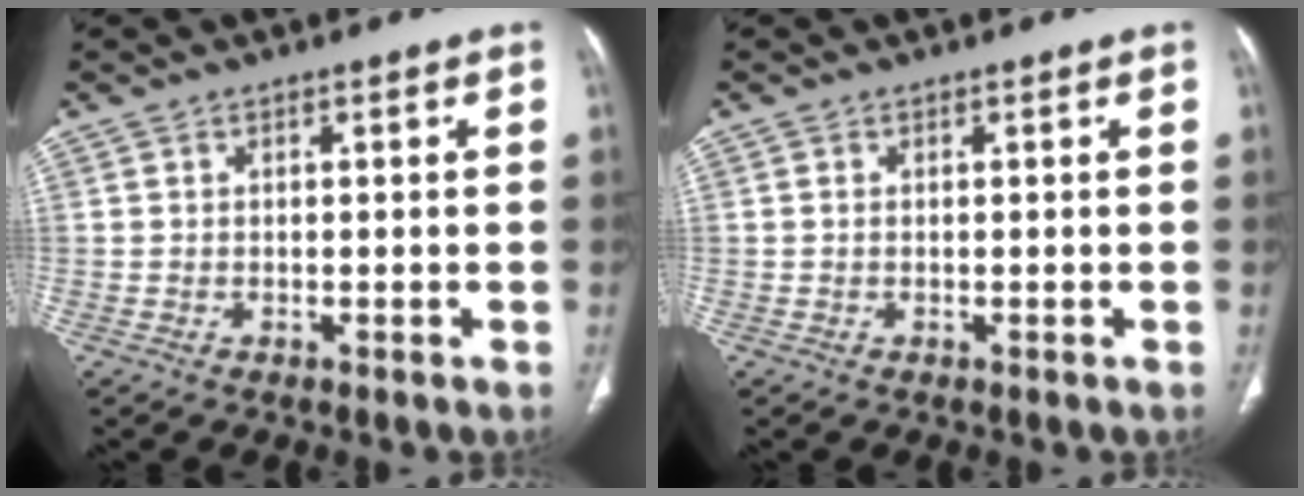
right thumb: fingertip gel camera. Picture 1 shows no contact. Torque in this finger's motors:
{"motor_torque": [0.01, 0.02, -0.19, -0.29, 0.06]}